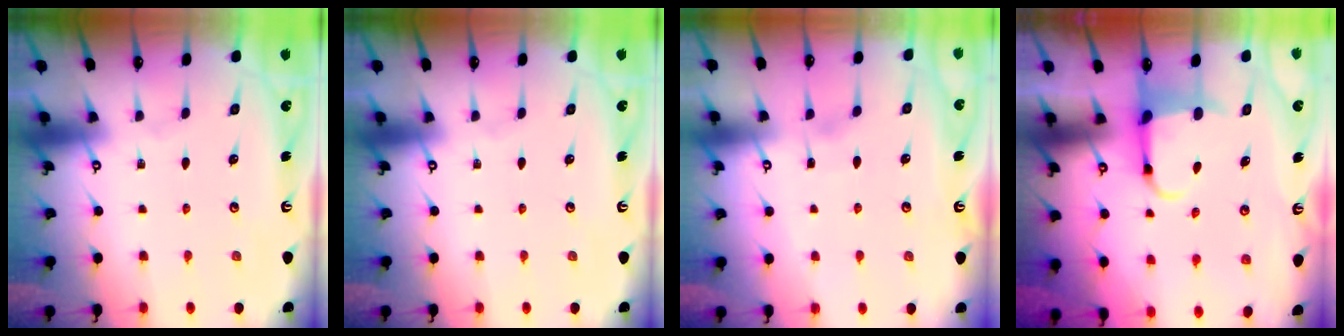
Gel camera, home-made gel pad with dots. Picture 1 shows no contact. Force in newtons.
{"total": 0.0}
{"total": 2.8, "press": 2.8, "slide": 0.4}
{"total": 4.0, "press": 3.8, "slide": 1.0}